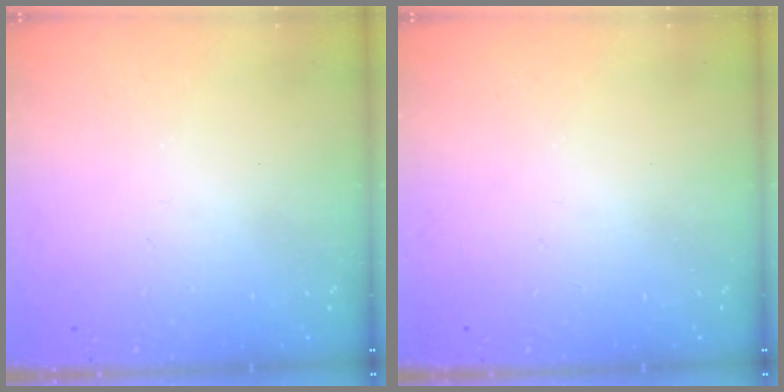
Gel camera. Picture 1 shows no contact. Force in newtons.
{"total": 0.0}